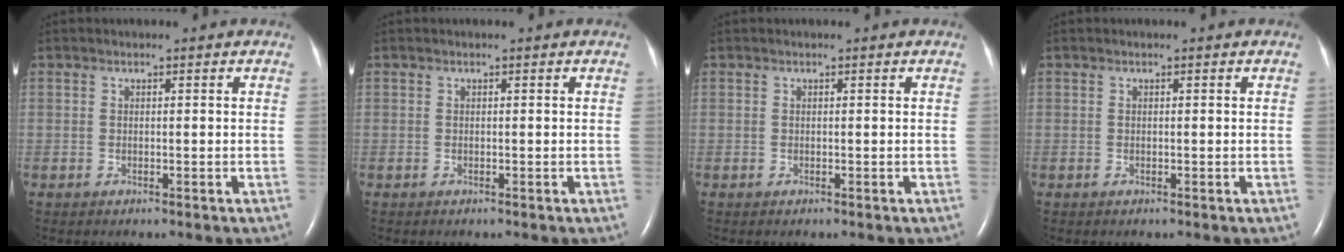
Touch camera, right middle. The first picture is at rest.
{"total": 0.0}
{"total": 0.0}
{"total": 0.0}